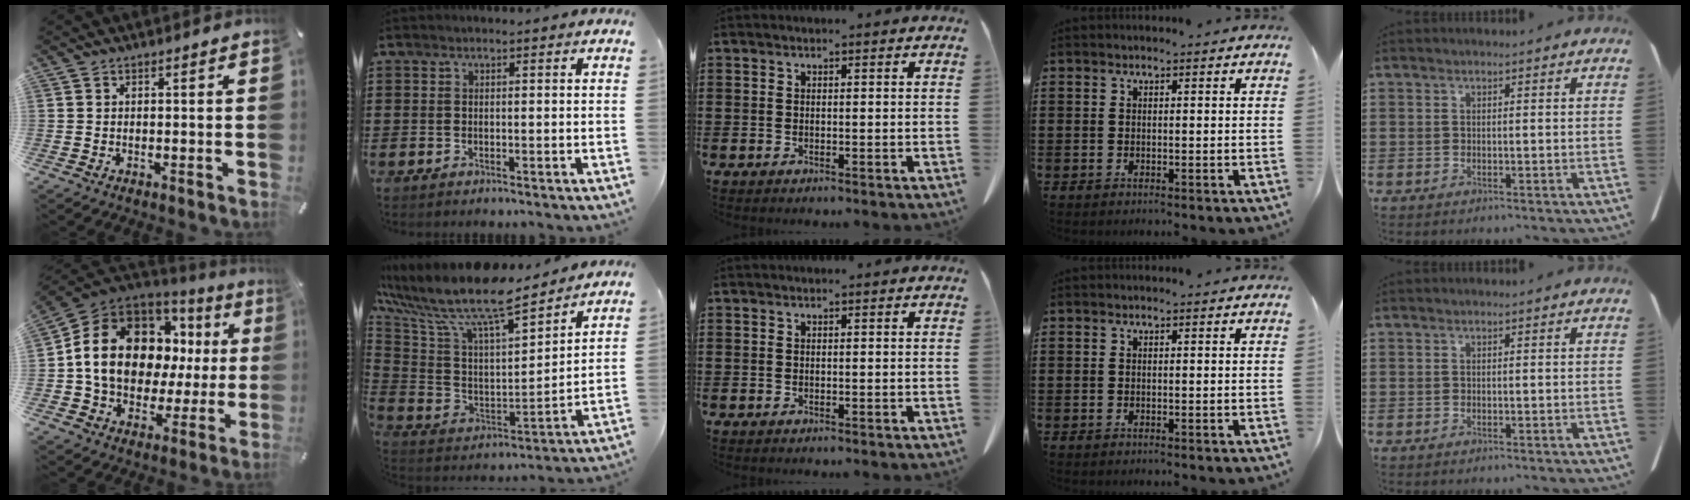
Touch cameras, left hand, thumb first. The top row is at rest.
{"thumb": {"total": 16.9, "force": [3.2, 12.9, 10.5], "torque": [-0.204, -0.016, 0.061]}, "index": {"total": 11.8, "force": [9.7, 2.5, 6.3], "torque": [-0.157, -0.072, 0.164]}}